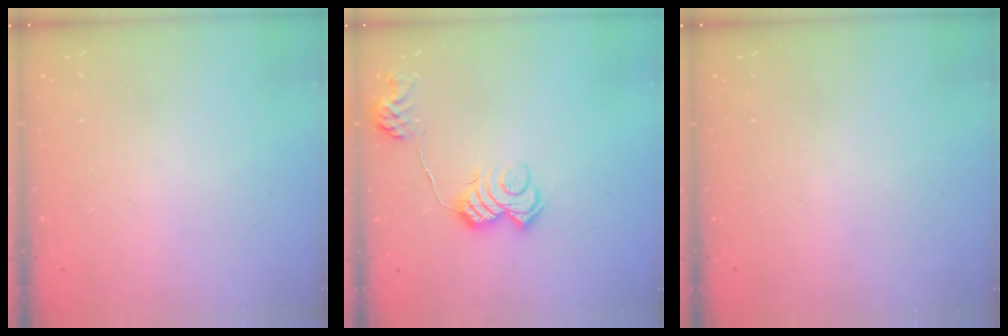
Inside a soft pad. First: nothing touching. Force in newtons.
{"total": 13.0, "press": 13.0, "slide": 0.4}
{"total": 0.0}